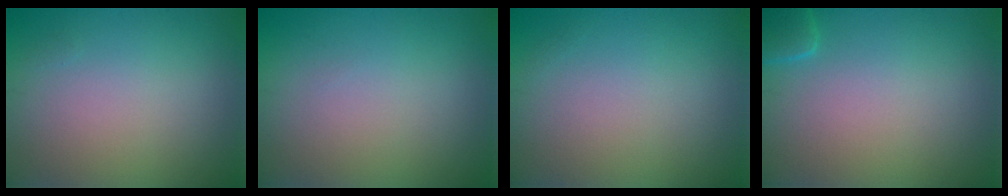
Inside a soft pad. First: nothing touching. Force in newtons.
{"total": 0.0}
{"total": 0.0}
{"total": 1.7, "press": 1.7, "slide": 0.2}